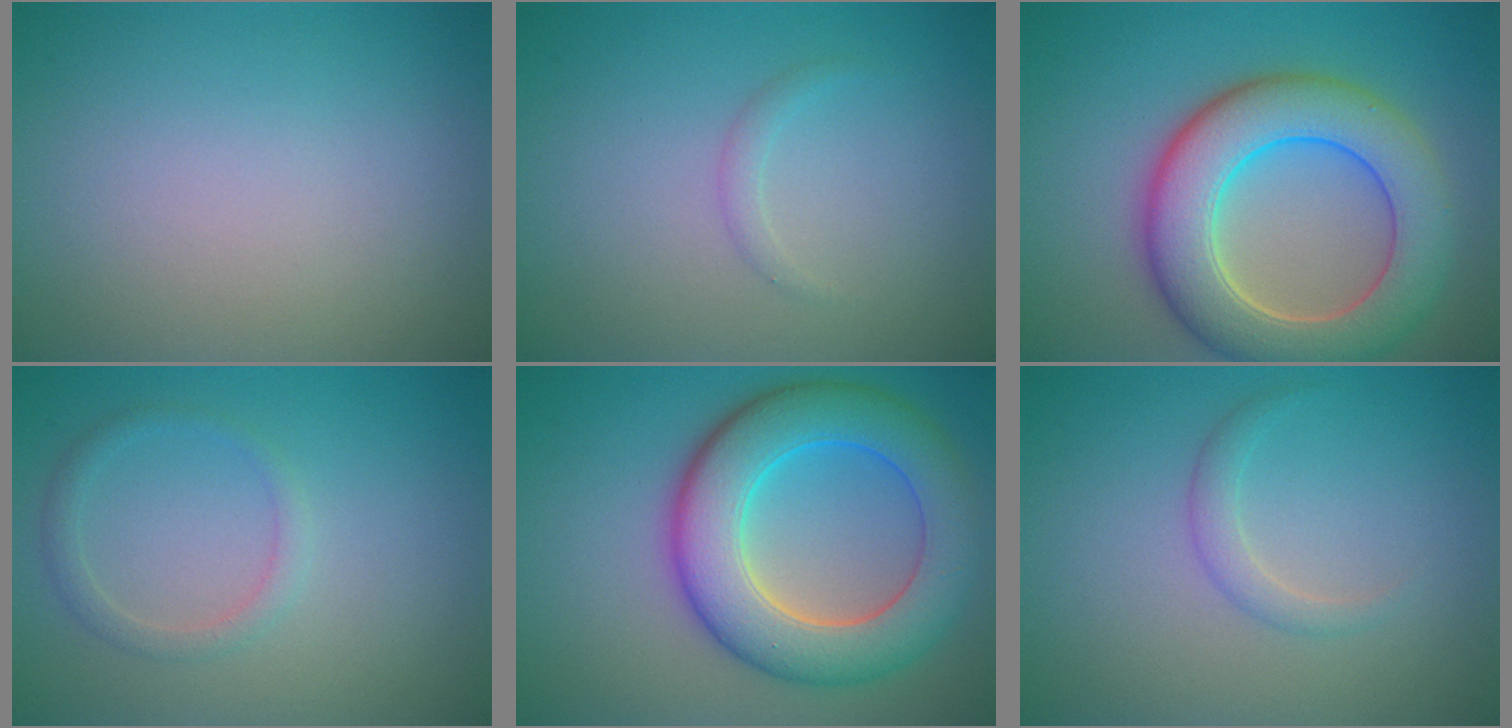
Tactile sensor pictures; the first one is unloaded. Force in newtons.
{"total": 0.9, "press": 0.9, "slide": 0.0}
{"total": 9.4, "press": 9.3, "slide": 0.8}
{"total": 1.5, "press": 1.5, "slide": 0.1}
{"total": 9.2, "press": 9.2, "slide": 0.1}
{"total": 1.4, "press": 1.4, "slide": 0.1}